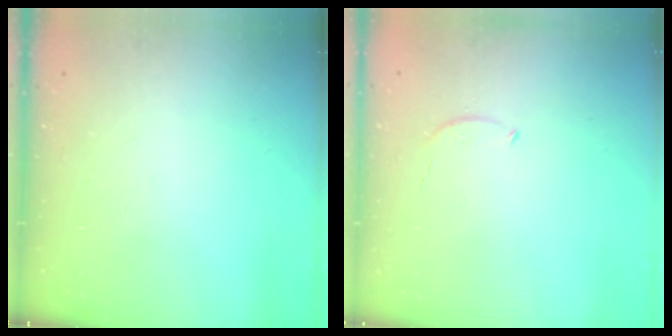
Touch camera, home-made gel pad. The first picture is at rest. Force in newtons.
{"total": 5.8, "press": 5.7, "slide": 1.4}